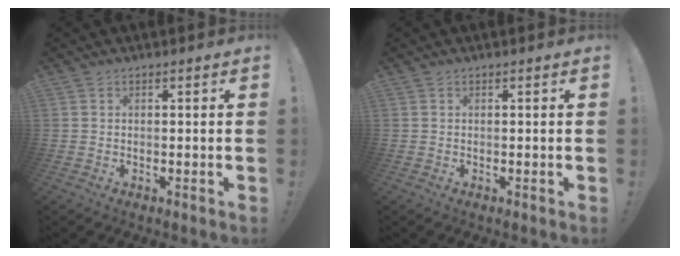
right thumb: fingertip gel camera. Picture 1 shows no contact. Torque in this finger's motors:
{"motor_torque": [0.00, 0.00, 0.00, 0.00, 0.01]}